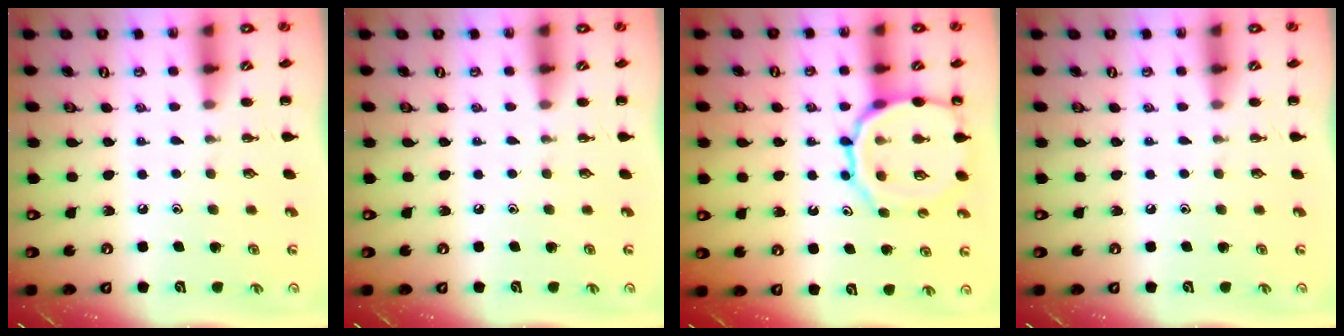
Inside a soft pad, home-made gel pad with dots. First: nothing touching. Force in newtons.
{"total": 0.0}
{"total": 14.6, "press": 14.5, "slide": 1.7}
{"total": 0.0}